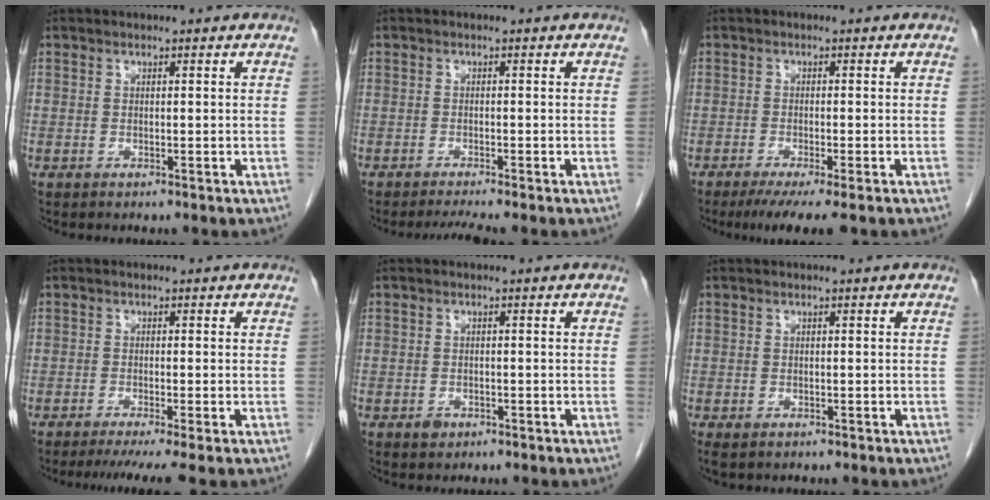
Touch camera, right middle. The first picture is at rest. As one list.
[{"total": 2.7, "force": [-2.3, -0.7, 1.3], "torque": [-0.026, -0.010, -0.041]}, {"total": 5.9, "force": [-4.2, 0.2, 4.2], "torque": [-0.061, -0.016, -0.065]}, {"total": 5.9, "force": [-4.5, -0.7, 3.7], "torque": [-0.048, -0.018, -0.071]}, {"total": 1.3, "force": [-0.8, 0.9, 0.5], "torque": [-0.008, 0.002, -0.010]}, {"total": 1.8, "force": [-1.3, 0.9, 0.9], "torque": [-0.015, -0.004, -0.014]}]